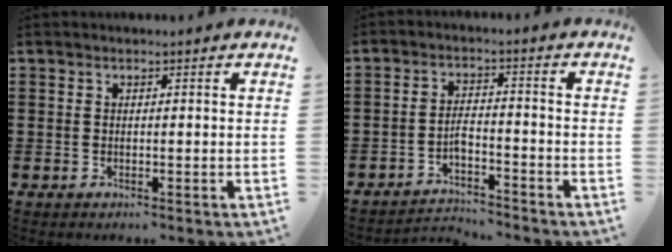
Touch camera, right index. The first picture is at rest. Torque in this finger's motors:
{"motor_torque": [2.14, 0.00, 0.02, 0.01]}